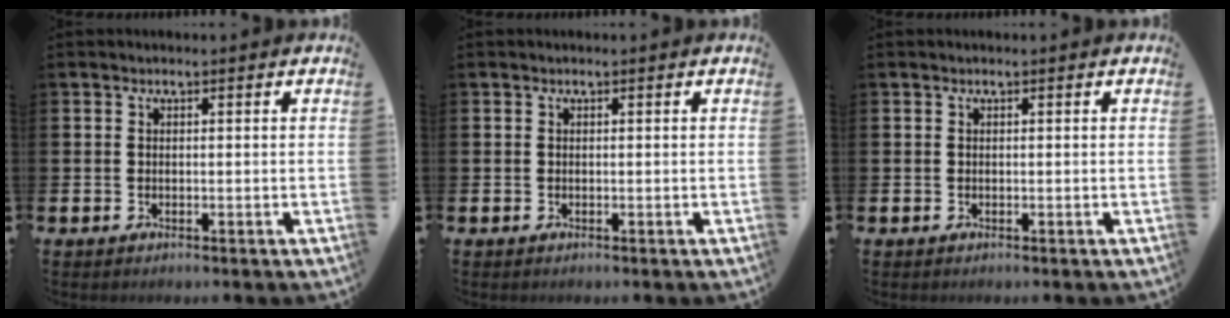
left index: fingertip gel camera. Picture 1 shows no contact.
{"total": 0.0}
{"total": 0.0}